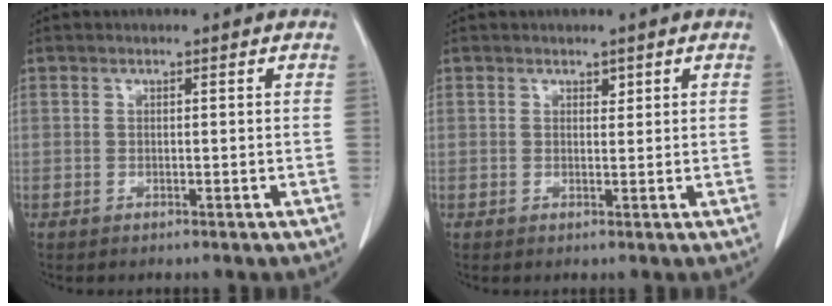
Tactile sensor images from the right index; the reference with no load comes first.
{"total": 0.9, "force": [0.6, 0.5, 0.4], "torque": [-0.005, -0.004, 0.007]}